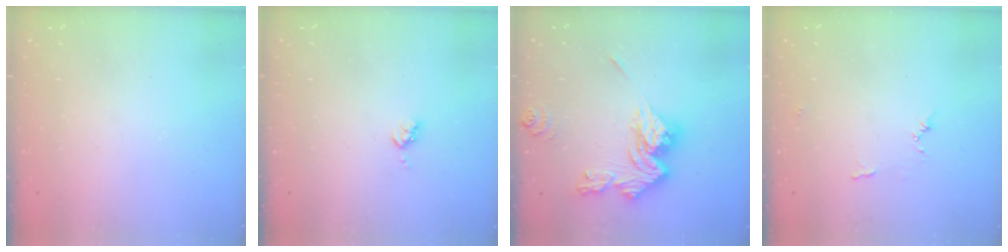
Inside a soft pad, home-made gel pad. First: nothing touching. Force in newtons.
{"total": 3.2, "press": 3.2, "slide": 0.4}
{"total": 15.3, "press": 15.2, "slide": 1.4}
{"total": 5.9, "press": 5.9, "slide": 0.4}